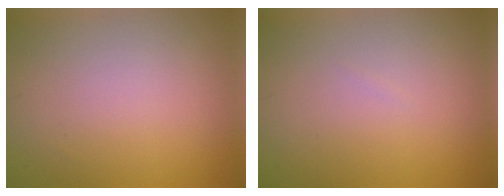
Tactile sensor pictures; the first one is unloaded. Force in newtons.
{"total": 0.0}